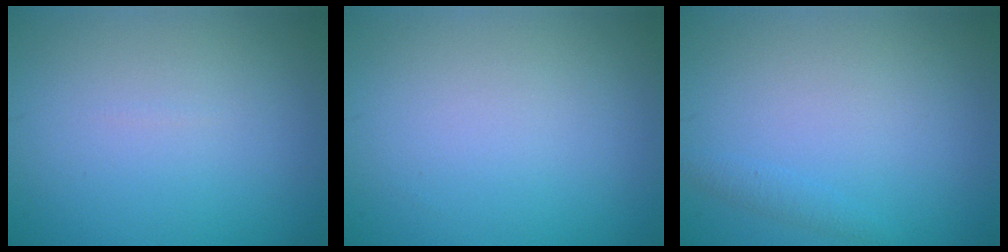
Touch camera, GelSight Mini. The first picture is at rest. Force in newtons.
{"total": 0.0}
{"total": 0.8, "press": 0.8, "slide": 0.2}